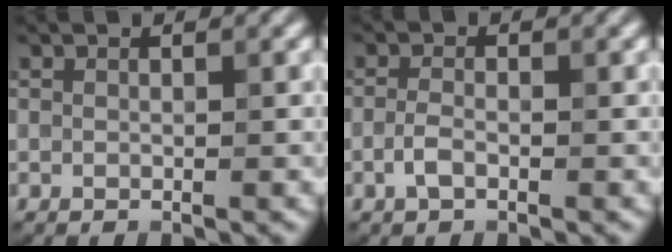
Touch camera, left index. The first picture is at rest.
{"total": 1.6, "force": [-0.8, 0.5, 1.2], "torque": [-0.031, 0.006, -0.018]}